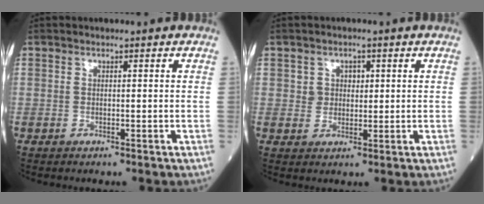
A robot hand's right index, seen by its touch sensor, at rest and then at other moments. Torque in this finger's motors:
{"motor_torque": [-0.03, 0.05, -0.02, -0.01]}